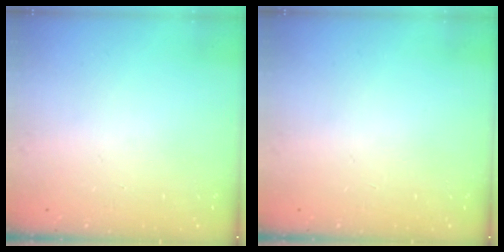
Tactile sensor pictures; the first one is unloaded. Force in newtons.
{"total": 0.0}